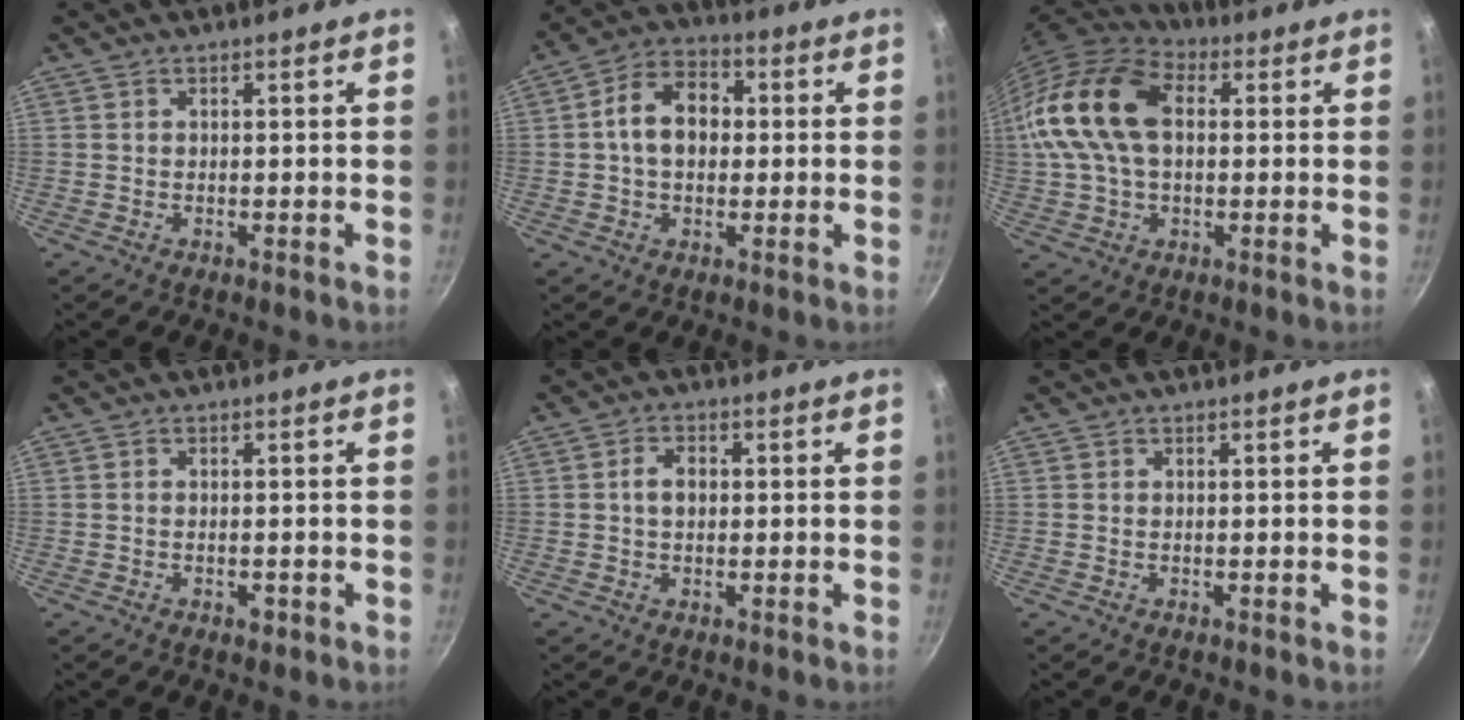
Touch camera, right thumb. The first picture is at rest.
{"total": 10.2, "force": [0.7, 7.3, 7.1], "torque": [-0.087, 0.026, -0.005]}
{"total": 18.0, "force": [2.5, 11.6, 13.5], "torque": [-0.256, 0.027, 0.030]}
{"total": 1.3, "force": [-0.7, 0.6, 0.8], "torque": [-0.014, 0.002, -0.010]}
{"total": 3.4, "force": [0.1, 2.4, 2.3], "torque": [-0.028, 0.010, 0.000]}
{"total": 0.0}